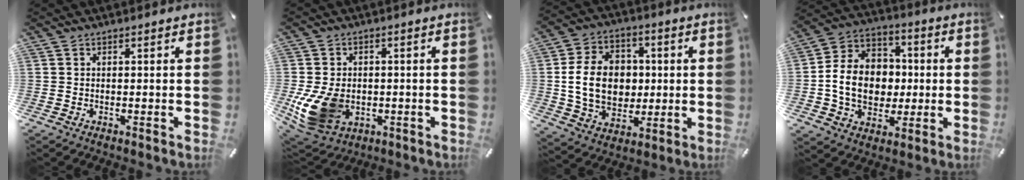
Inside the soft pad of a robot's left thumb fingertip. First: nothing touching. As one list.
[{"total": 12.7, "force": [-2.6, 9.7, 7.7], "torque": [-0.177, 0.005, -0.042]}, {"total": 15.4, "force": [0.4, 12.2, 9.3], "torque": [-0.198, 0.016, 0.008]}, {"total": 14.1, "force": [-1.5, 11.8, 7.6], "torque": [-0.171, 0.017, -0.020]}]